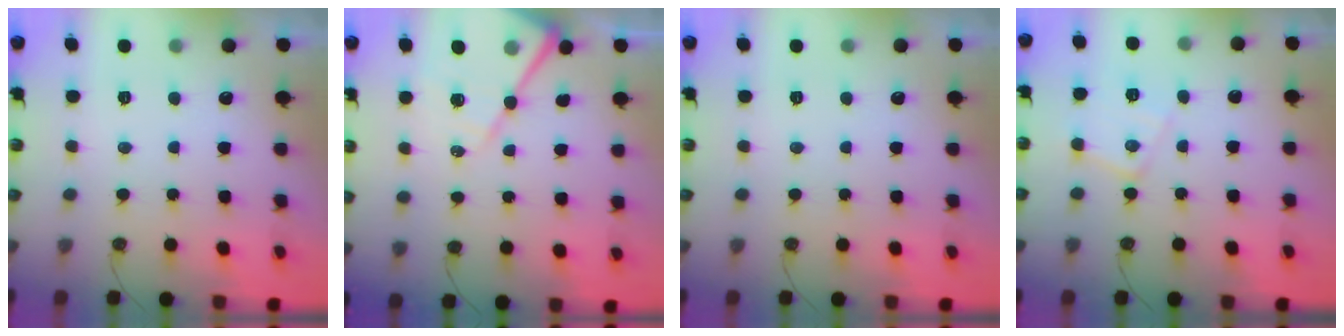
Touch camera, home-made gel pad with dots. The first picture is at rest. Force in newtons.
{"total": 14.5, "press": 14.4, "slide": 1.4}
{"total": 0.0}
{"total": 9.7, "press": 9.7, "slide": 0.6}